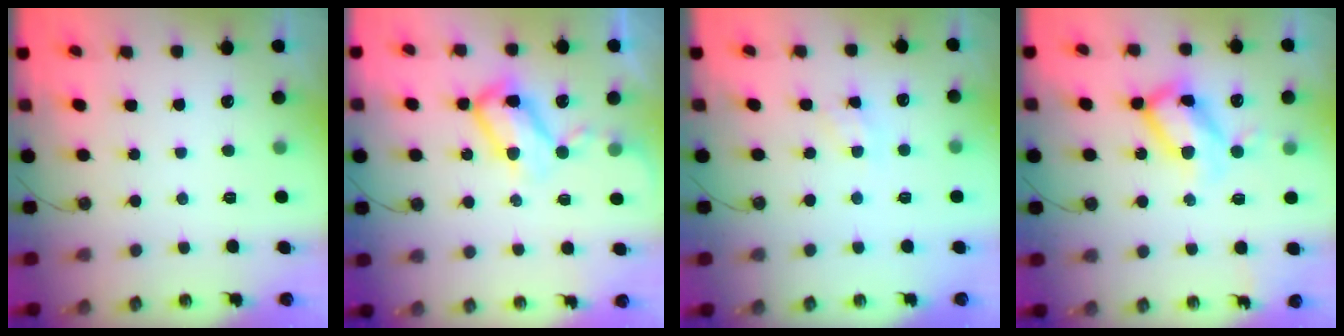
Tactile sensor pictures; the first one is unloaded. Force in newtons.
{"total": 10.7, "press": 10.6, "slide": 1.5}
{"total": 3.1, "press": 3.1, "slide": 0.5}
{"total": 15.2, "press": 15.2, "slide": 1.3}